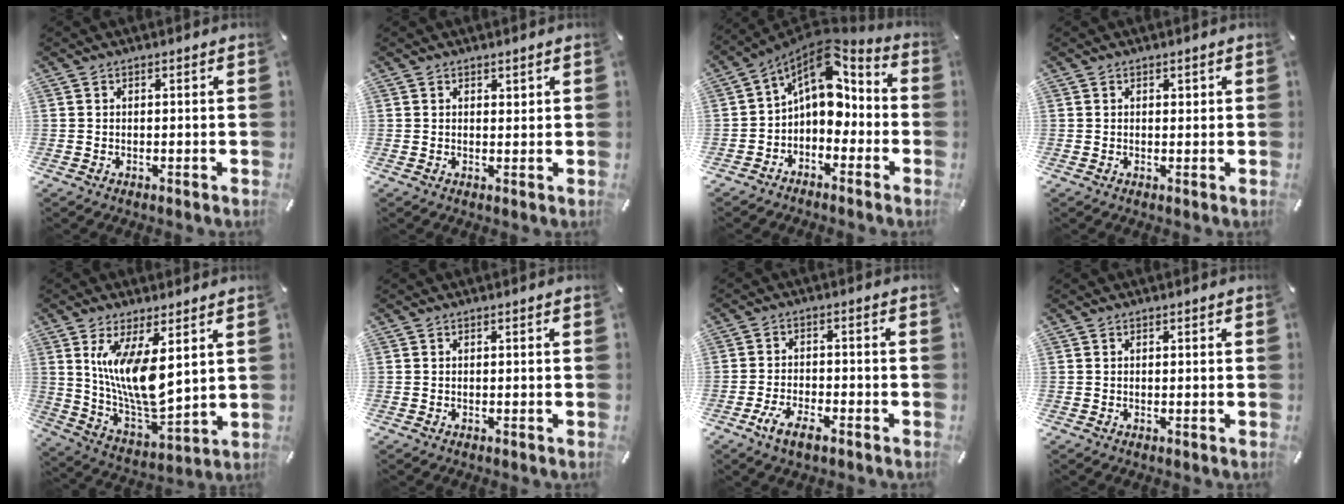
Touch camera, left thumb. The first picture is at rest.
{"total": 1.2, "force": [1.0, 0.7, 0.0], "torque": [0.009, -0.003, 0.018]}
{"total": 10.7, "force": [2.6, 6.9, 7.7], "torque": [-0.139, -0.039, 0.043]}
{"total": 0.8, "force": [0.5, 0.6, 0.0], "torque": [0.006, -0.002, 0.009]}
{"total": 13.5, "force": [5.5, 5.2, 11.2], "torque": [-0.228, -0.040, 0.095]}
{"total": 0.0}
{"total": 6.0, "force": [-3.6, 2.5, 4.2], "torque": [-0.091, 0.009, -0.067]}
{"total": 0.0}